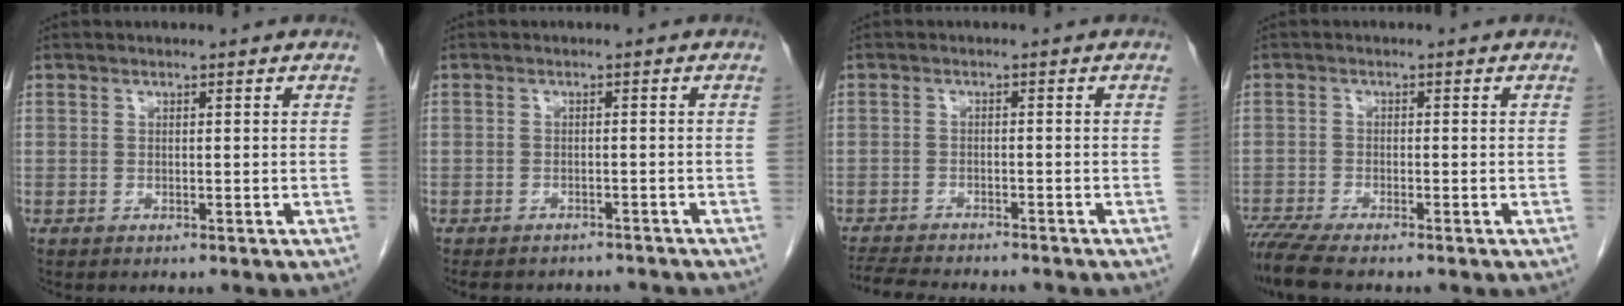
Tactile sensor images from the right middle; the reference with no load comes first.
{"total": 8.7, "force": [-7.9, 2.7, 2.2], "torque": [-0.034, 0.005, -0.092]}
{"total": 10.5, "force": [-9.5, 1.5, 4.2], "torque": [-0.065, -0.012, -0.137]}
{"total": 5.5, "force": [-4.8, 0.0, 2.8], "torque": [-0.050, -0.018, -0.086]}